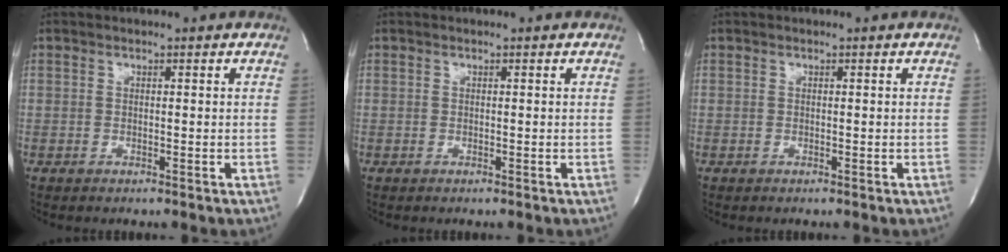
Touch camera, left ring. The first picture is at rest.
{"total": 0.0}
{"total": 0.0}